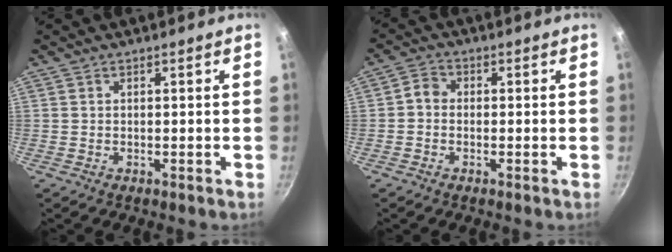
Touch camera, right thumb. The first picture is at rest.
{"total": 2.6, "force": [-0.5, 2.2, 1.3], "torque": [-0.023, 0.010, -0.021]}